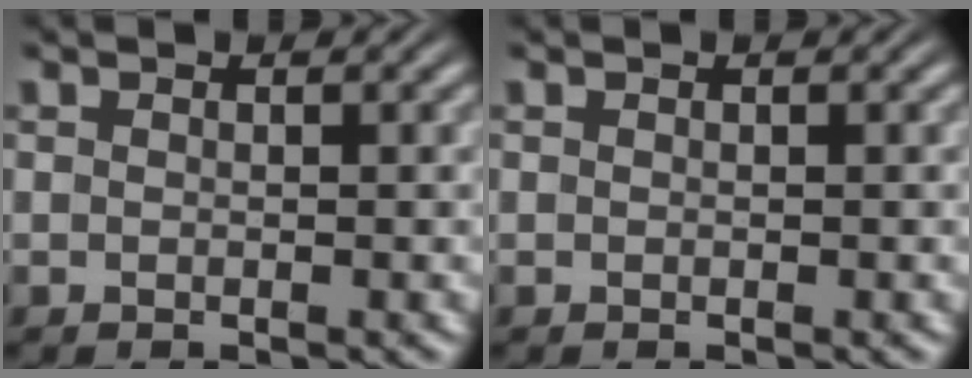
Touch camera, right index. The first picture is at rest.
{"total": 0.0}